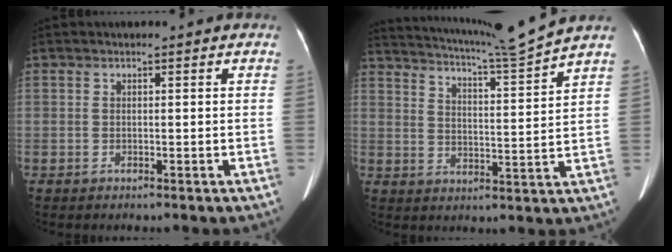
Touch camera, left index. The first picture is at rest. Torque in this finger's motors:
{"motor_torque": [-0.17, -0.58, -0.02, 0.02]}